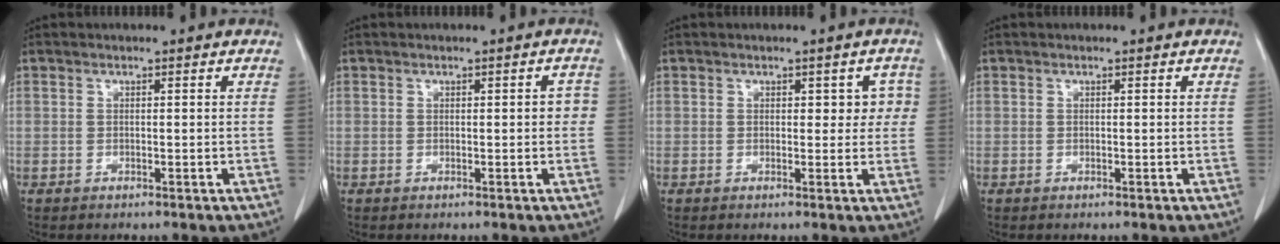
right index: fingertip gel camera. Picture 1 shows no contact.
{"total": 1.6, "force": [0.0, 0.8, 1.4], "torque": [-0.007, 0.007, -0.001]}
{"total": 3.2, "force": [0.8, 2.2, 2.3], "torque": [-0.008, 0.014, 0.007]}
{"total": 0.0}